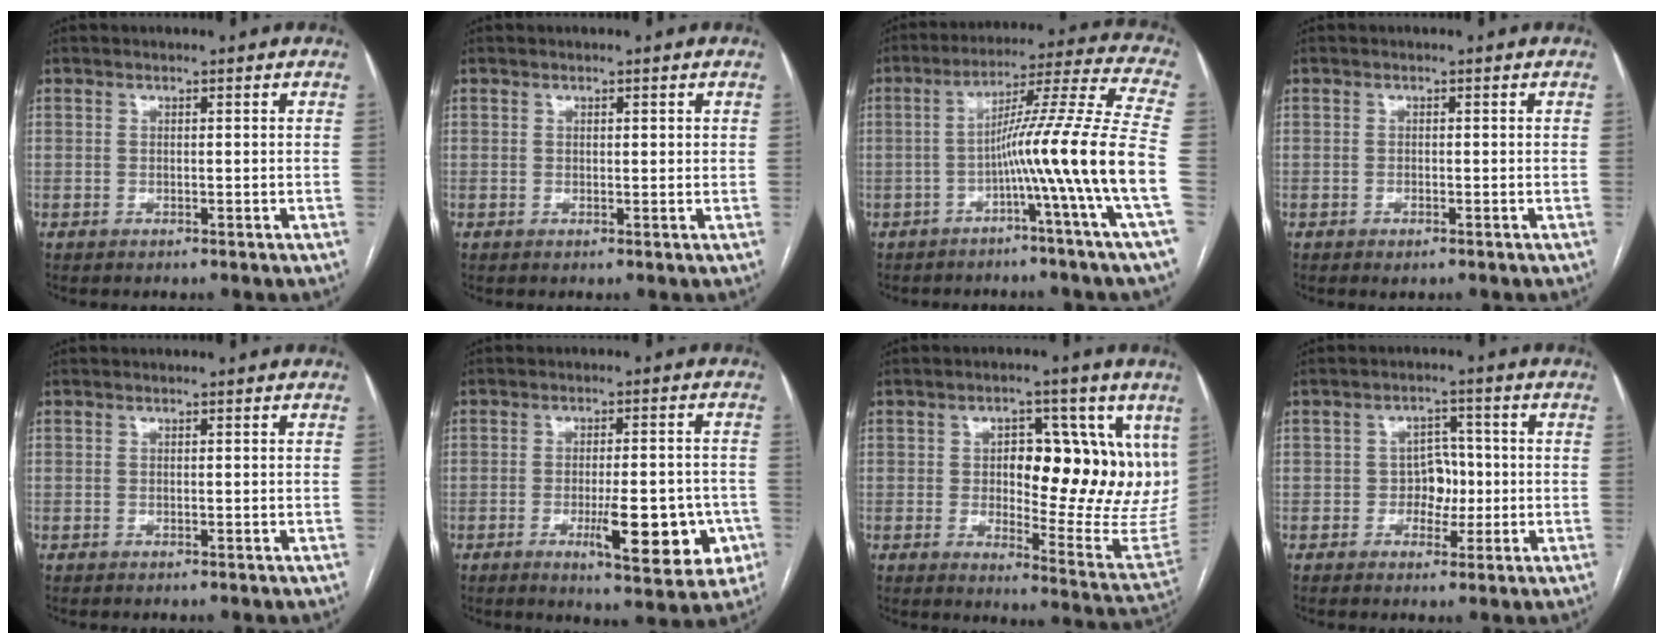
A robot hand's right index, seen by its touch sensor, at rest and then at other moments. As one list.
[{"total": 1.0, "force": [0.5, 0.4, 0.7], "torque": [-0.010, 0.001, 0.005]}, {"total": 15.9, "force": [-4.3, -3.4, 14.9], "torque": [-0.222, 0.006, -0.080]}, {"total": 1.0, "force": [-0.6, 0.3, 0.7], "torque": [-0.007, -0.001, -0.006]}, {"total": 0.0}, {"total": 12.0, "force": [-4.1, 3.1, 10.8], "torque": [-0.139, 0.001, -0.049]}, {"total": 17.4, "force": [5.2, 6.6, 15.3], "torque": [-0.184, 0.007, 0.075]}, {"total": 4.3, "force": [-0.7, 3.3, 2.6], "torque": [-0.031, 0.013, -0.012]}]